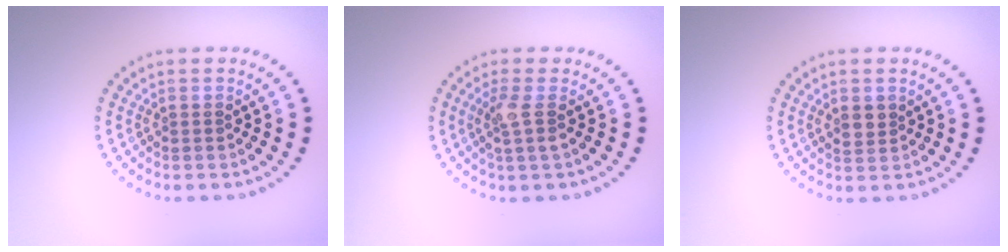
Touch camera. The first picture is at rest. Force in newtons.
{"total": 2.0, "press": 1.6, "slide": 1.2}
{"total": 1.4, "press": 1.3, "slide": 0.6}